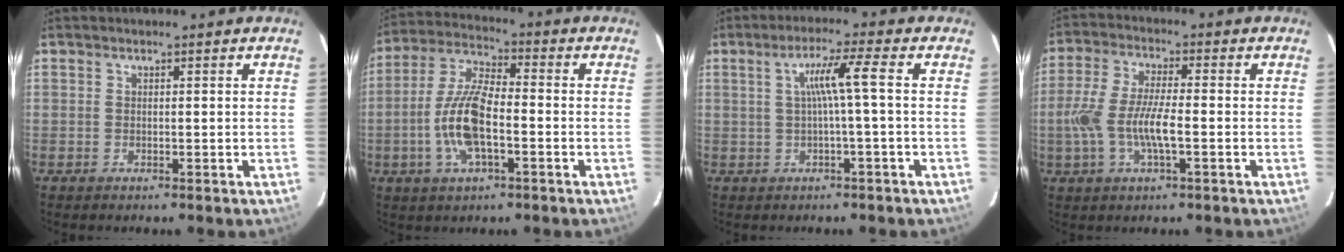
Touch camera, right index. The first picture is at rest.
{"total": 12.0, "force": [-3.3, 4.2, 10.7], "torque": [-0.226, 0.002, -0.066]}
{"total": 5.1, "force": [-0.1, -1.0, 5.0], "torque": [-0.096, 0.003, 0.004]}
{"total": 9.9, "force": [-2.2, 2.6, 9.3], "torque": [-0.195, -0.002, -0.044]}